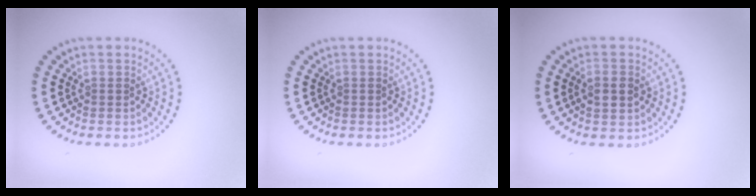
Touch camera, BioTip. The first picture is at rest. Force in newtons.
{"total": 0.0}
{"total": 2.1, "press": 2.1, "slide": 0.2}